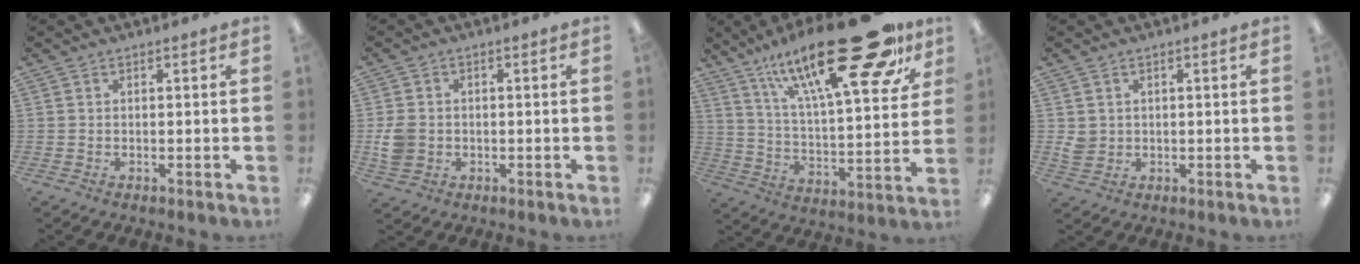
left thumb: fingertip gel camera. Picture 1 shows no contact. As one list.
[{"total": 5.5, "force": [-0.6, 4.9, 2.5], "torque": [-0.043, 0.009, -0.008]}, {"total": 31.2, "force": [19.9, 10.2, 21.7], "torque": [-0.329, -0.112, 0.317]}, {"total": 3.3, "force": [0.7, 3.0, 1.0], "torque": [-0.014, 0.002, 0.013]}]